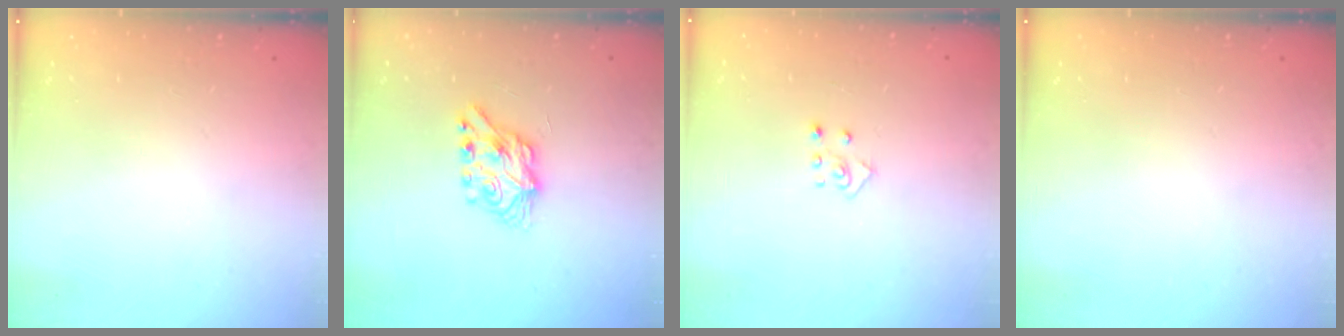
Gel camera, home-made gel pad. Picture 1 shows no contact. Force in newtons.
{"total": 7.2, "press": 7.2, "slide": 0.1}
{"total": 3.9, "press": 3.8, "slide": 0.3}
{"total": 0.0}